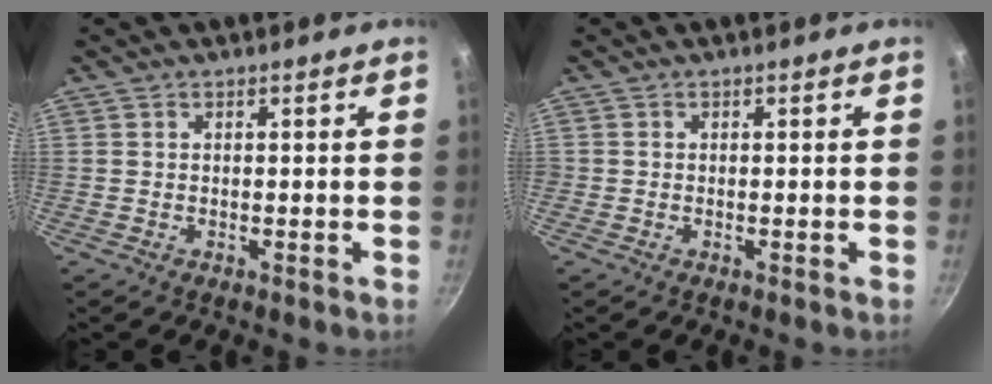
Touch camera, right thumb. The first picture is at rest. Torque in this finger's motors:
{"motor_torque": [0.33, 0.76, 0.59, 0.07, 0.03]}